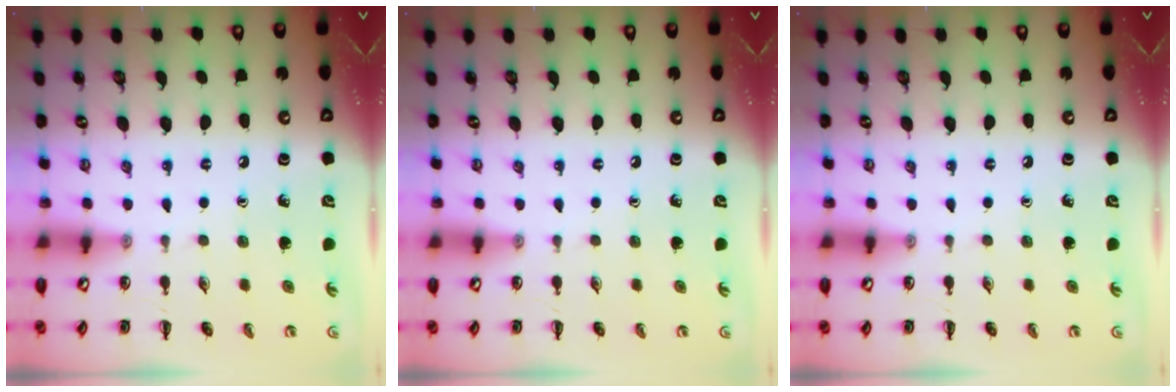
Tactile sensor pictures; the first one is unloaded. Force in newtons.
{"total": 0.0}
{"total": 0.0}